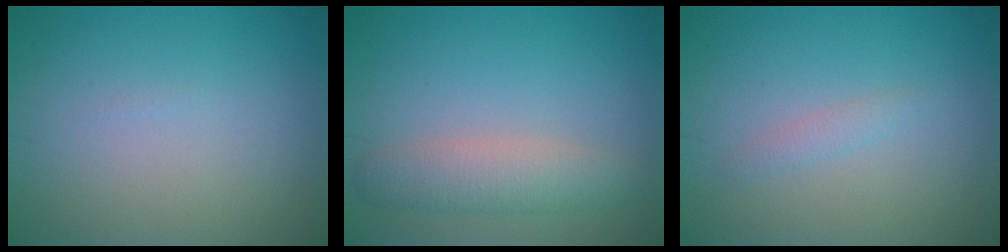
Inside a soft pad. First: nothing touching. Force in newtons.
{"total": 3.6, "press": 3.6, "slide": 0.3}
{"total": 1.0, "press": 1.0, "slide": 0.0}